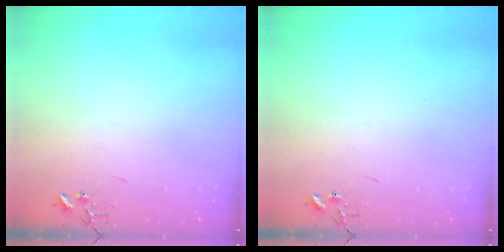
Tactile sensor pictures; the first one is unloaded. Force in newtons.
{"total": 0.0}